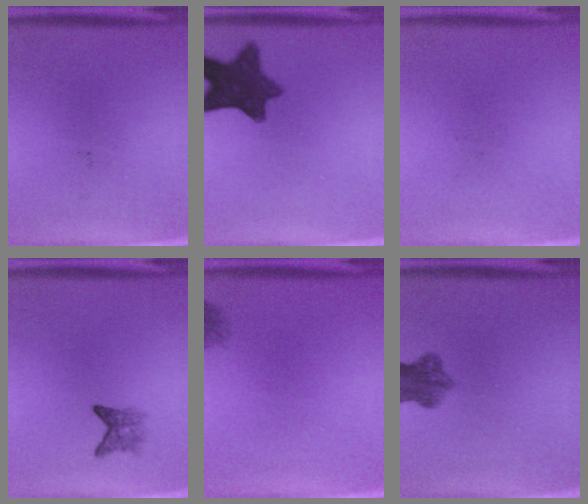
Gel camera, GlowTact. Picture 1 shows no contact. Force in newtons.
{"total": 10.7}
{"total": 0.0}
{"total": 2.3}
{"total": 1.2}
{"total": 6.5}